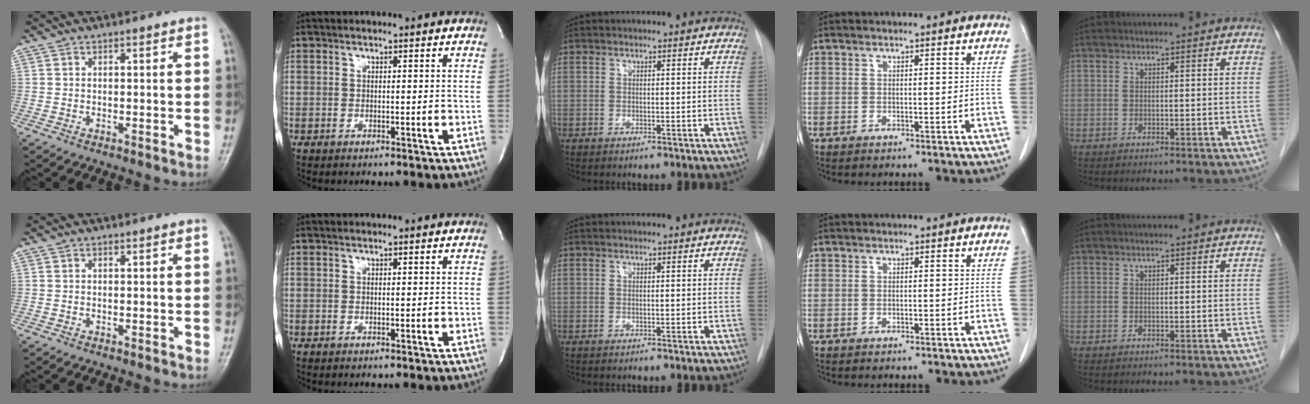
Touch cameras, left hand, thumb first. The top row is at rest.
{}